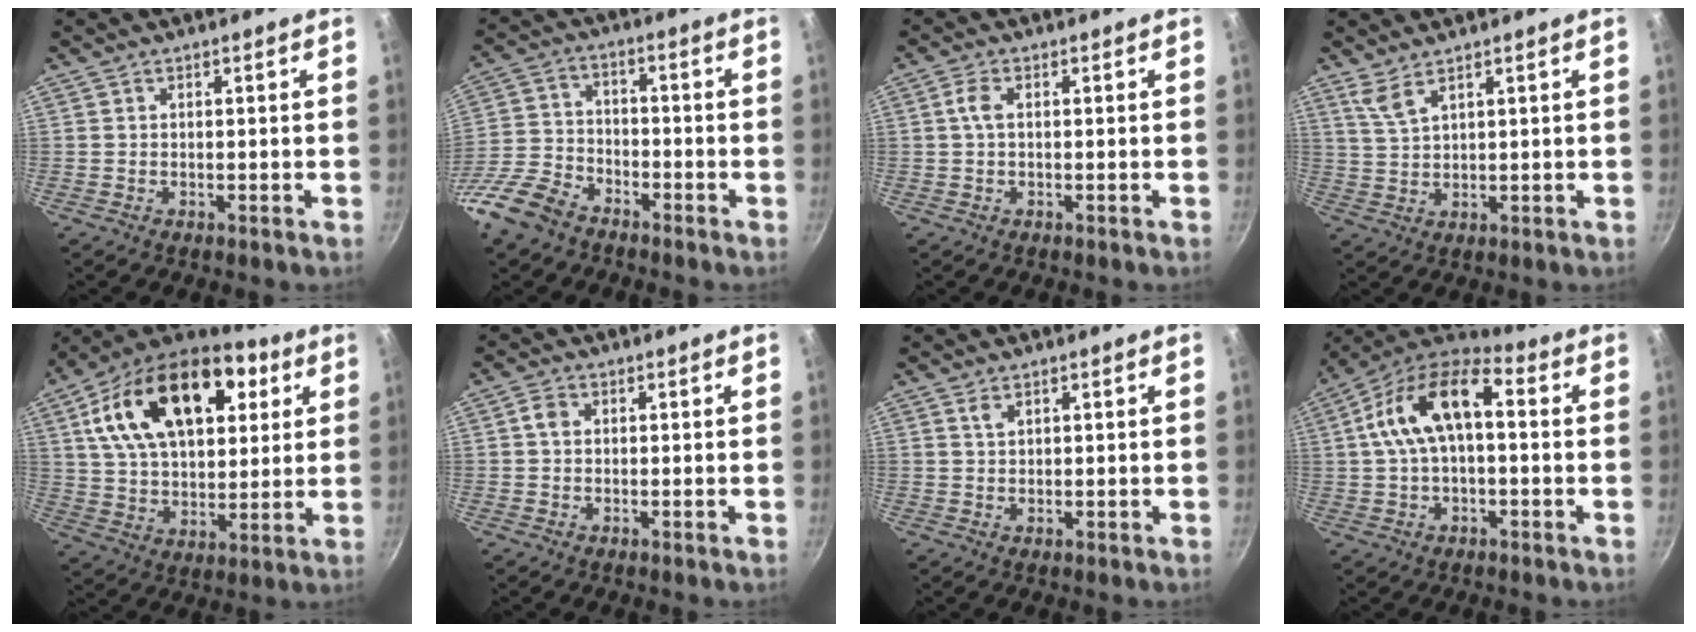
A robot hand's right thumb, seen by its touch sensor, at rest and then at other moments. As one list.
[{"total": 11.0, "force": [-7.7, 6.1, 4.8], "torque": [-0.091, 0.050, -0.166]}, {"total": 2.5, "force": [0.2, 1.2, 2.1], "torque": [-0.055, 0.007, 0.000]}, {"total": 3.5, "force": [2.8, 0.9, 2.0], "torque": [-0.042, -0.020, 0.064]}, {"total": 26.8, "force": [9.5, 15.8, 19.5], "torque": [-0.312, 0.002, 0.146]}, {"total": 2.1, "force": [0.2, 1.6, 1.3], "torque": [-0.023, 0.007, -0.001]}, {"total": 1.3, "force": [0.9, 0.6, 0.6], "torque": [-0.011, -0.003, 0.020]}, {"total": 15.4, "force": [1.6, 7.9, 13.2], "torque": [-0.225, 0.039, 0.014]}]